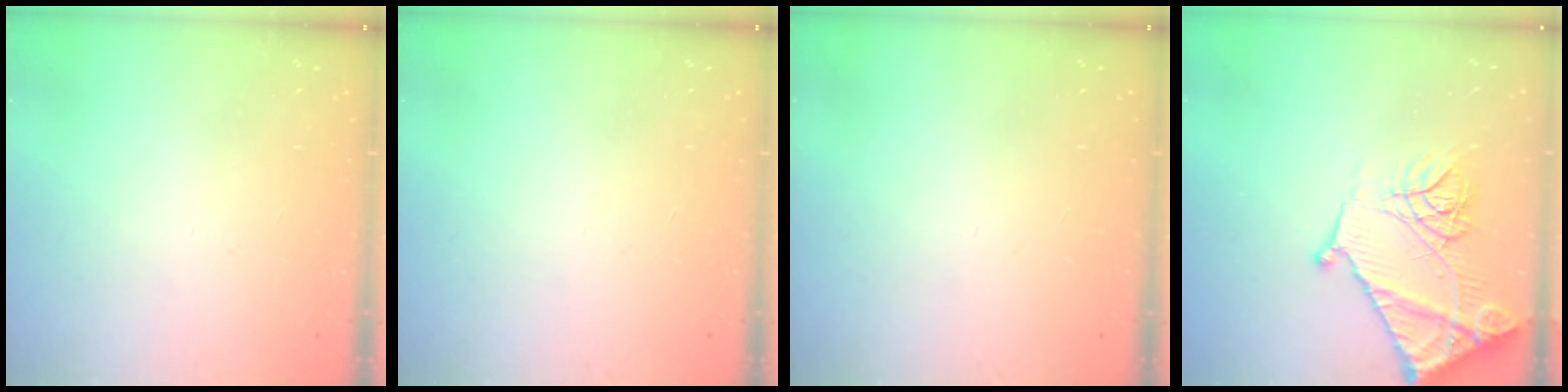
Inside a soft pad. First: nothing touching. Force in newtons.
{"total": 0.0}
{"total": 0.0}
{"total": 19.3, "press": 19.2, "slide": 2.1}